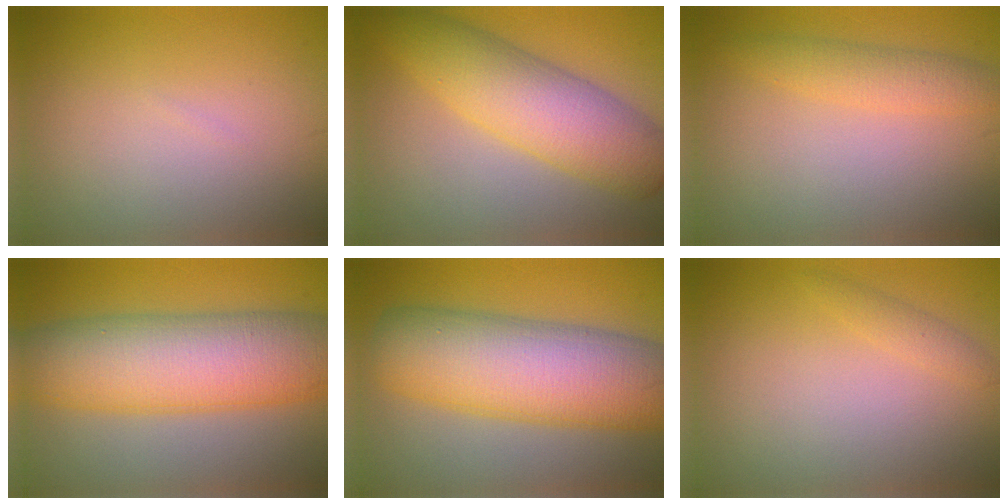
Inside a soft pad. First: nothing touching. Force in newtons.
{"total": 6.5, "press": 6.5, "slide": 0.2}
{"total": 2.6, "press": 2.6, "slide": 0.0}
{"total": 11.7, "press": 11.7, "slide": 0.1}
{"total": 12.6, "press": 12.6, "slide": 0.4}
{"total": 1.1, "press": 1.1, "slide": 0.1}